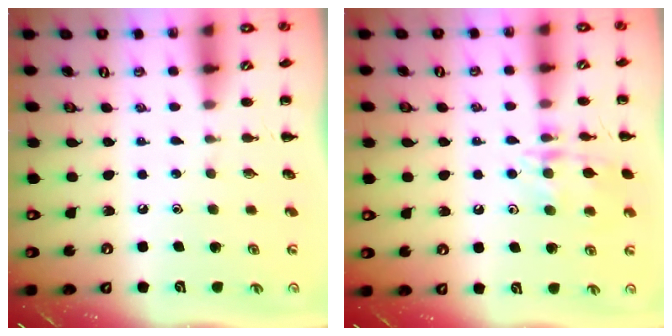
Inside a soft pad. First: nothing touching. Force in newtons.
{"total": 13.3, "press": 13.3, "slide": 0.8}